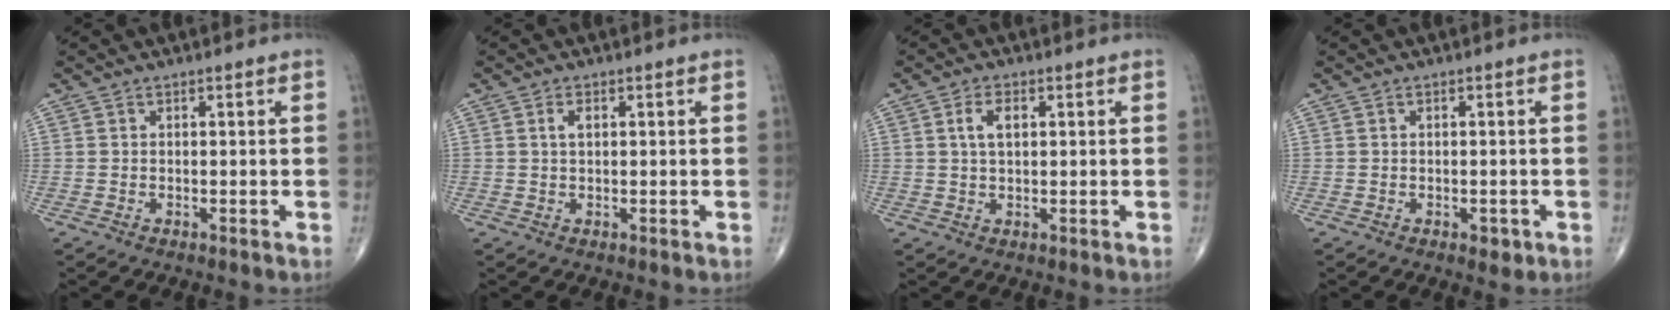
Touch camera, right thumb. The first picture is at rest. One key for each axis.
{"total": 1.7, "fx": 0.5, "fy": 0.9, "fz": 1.4, "tx": -0.026, "ty": 0.005, "tz": 0.009}
{"total": 3.7, "fx": 1.0, "fy": 2.0, "fz": 3.0, "tx": -0.057, "ty": 0.005, "tz": 0.019}
{"total": 2.1, "fx": -0.8, "fy": 1.2, "fz": 1.5, "tx": -0.011, "ty": 0.000, "tz": -0.007}